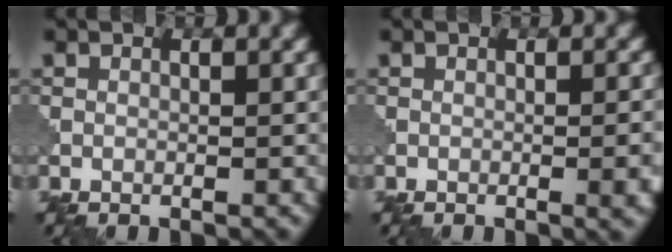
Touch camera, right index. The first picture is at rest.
{"total": 3.3, "force": [-0.6, 1.2, 3.0], "torque": [-0.023, 0.003, -0.007]}